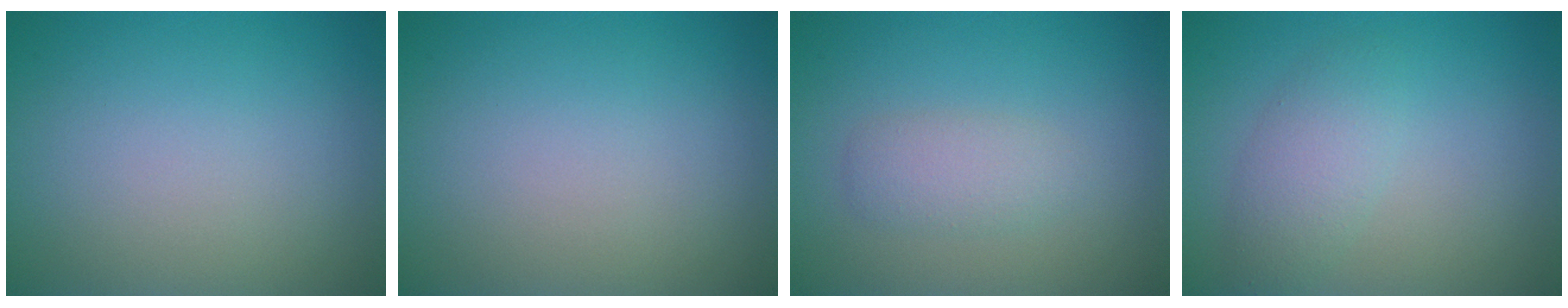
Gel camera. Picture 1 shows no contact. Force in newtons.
{"total": 0.0}
{"total": 2.0, "press": 2.0, "slide": 0.2}
{"total": 2.7, "press": 2.7, "slide": 0.0}